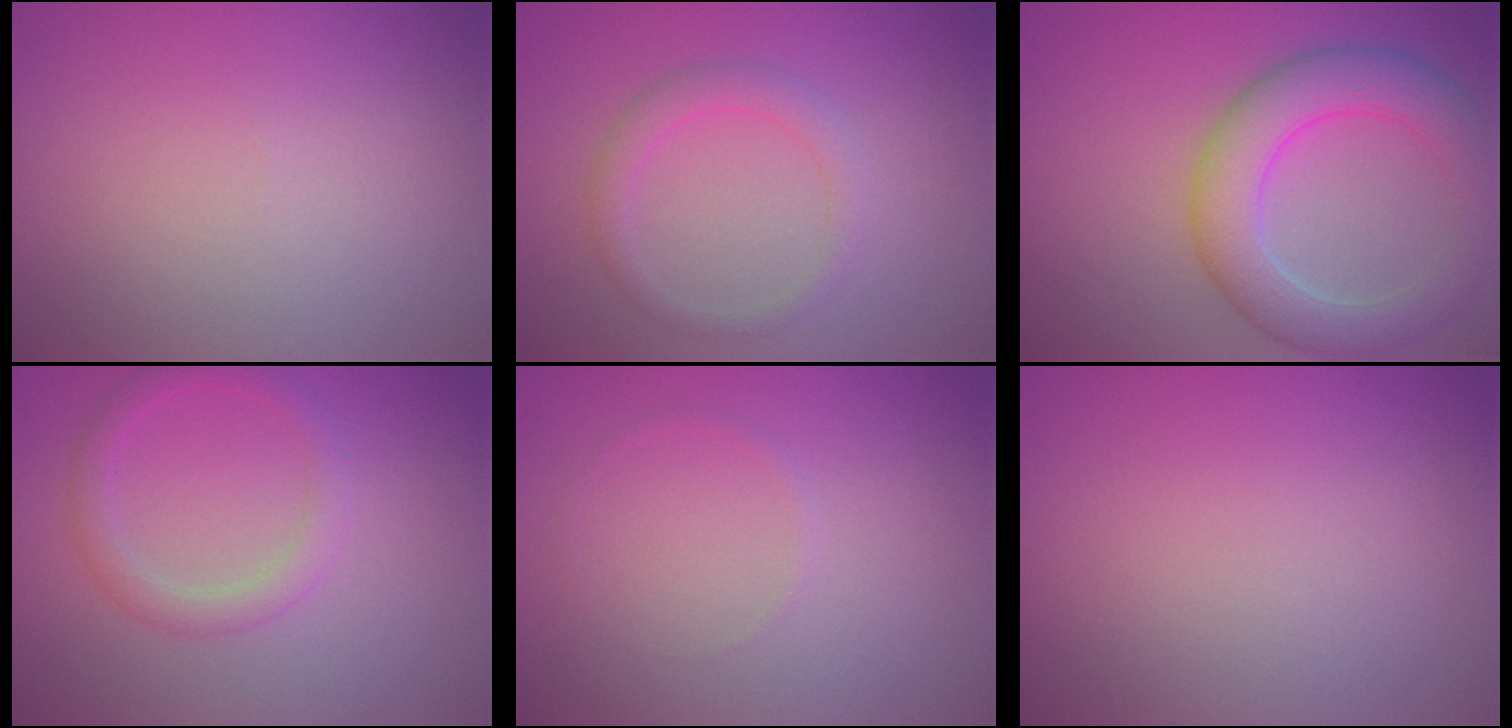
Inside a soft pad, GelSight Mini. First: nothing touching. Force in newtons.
{"total": 2.2, "press": 2.2, "slide": 0.0}
{"total": 6.4, "press": 6.4, "slide": 0.2}
{"total": 2.4, "press": 2.4, "slide": 0.1}
{"total": 0.5, "press": 0.5, "slide": 0.1}
{"total": 0.0}